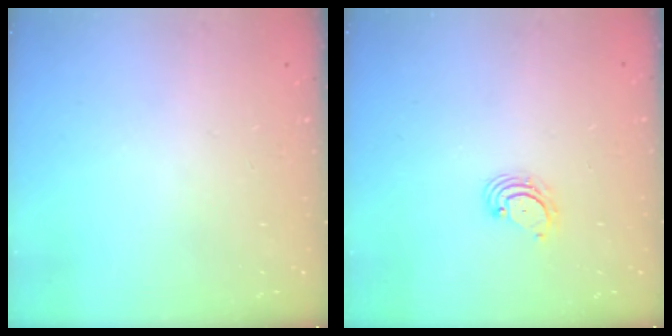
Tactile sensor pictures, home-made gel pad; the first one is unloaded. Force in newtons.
{"total": 4.0, "press": 4.0, "slide": 0.5}